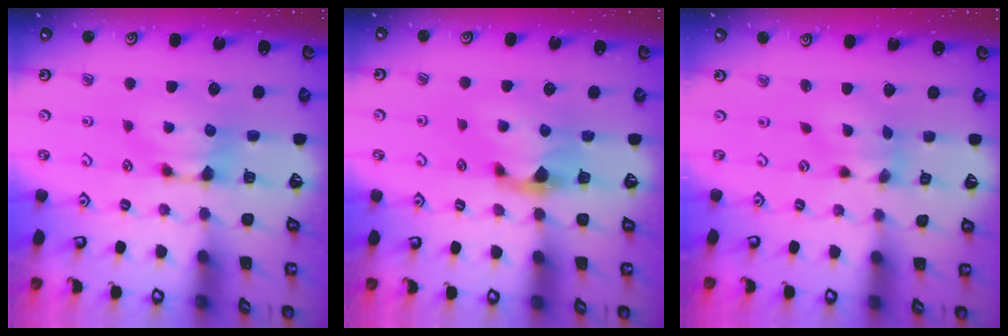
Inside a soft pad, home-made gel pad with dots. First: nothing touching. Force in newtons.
{"total": 1.8, "press": 1.2, "slide": 1.4}
{"total": 2.5, "press": 2.1, "slide": 1.5}